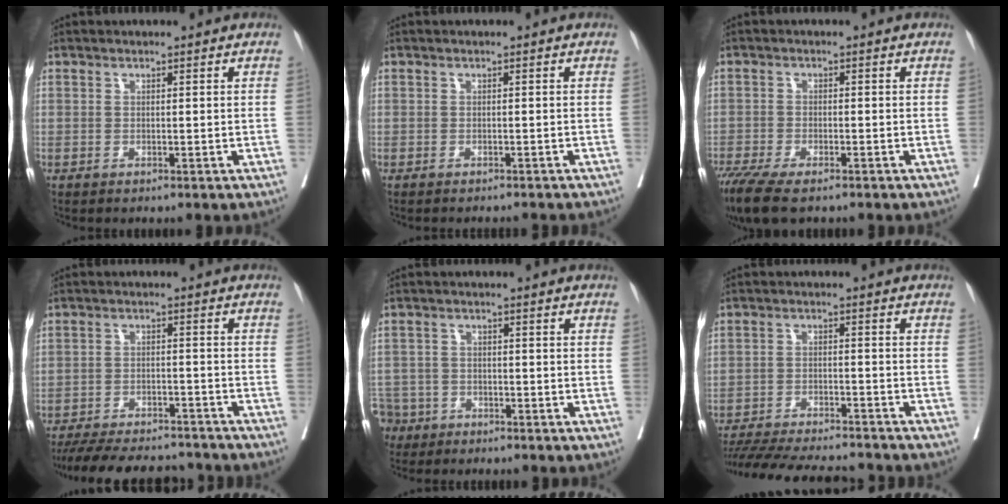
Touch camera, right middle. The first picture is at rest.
{"total": 4.1, "force": [-3.9, 0.5, 1.1], "torque": [-0.011, -0.007, -0.049]}
{"total": 8.8, "force": [-6.6, 2.6, 5.3], "torque": [-0.092, -0.019, -0.111]}
{"total": 16.6, "force": [-15.0, 4.0, 5.9], "torque": [-0.122, -0.008, -0.211]}
{"total": 8.1, "force": [-5.5, 5.8, 1.1], "torque": [-0.048, 0.000, -0.101]}
{"total": 17.7, "force": [-16.1, 2.4, 6.8], "torque": [-0.140, -0.024, -0.235]}